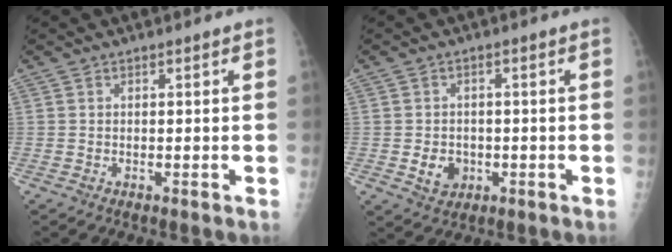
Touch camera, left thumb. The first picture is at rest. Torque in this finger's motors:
{"motor_torque": [0.22, 0.26, 0.22, 0.16, -0.01]}